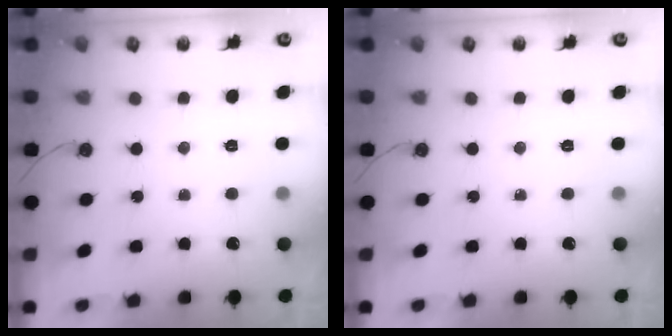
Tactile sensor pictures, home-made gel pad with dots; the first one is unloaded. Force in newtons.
{"total": 0.0}